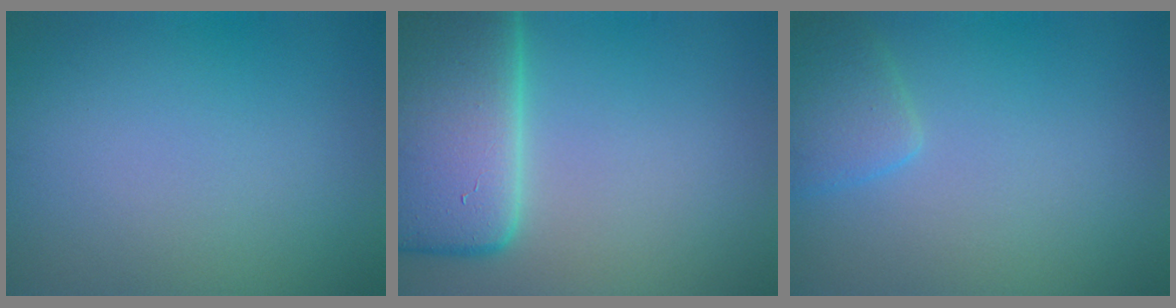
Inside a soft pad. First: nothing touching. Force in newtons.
{"total": 15.0, "press": 14.9, "slide": 1.1}
{"total": 2.6, "press": 2.6, "slide": 0.2}